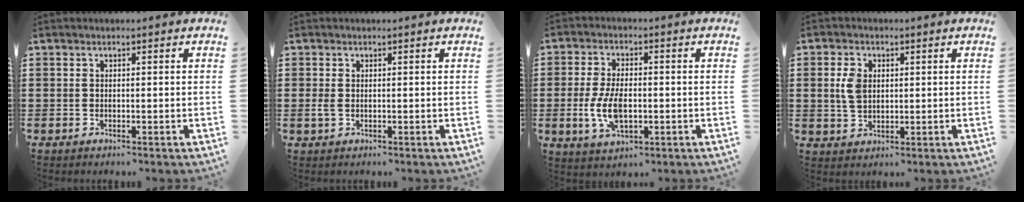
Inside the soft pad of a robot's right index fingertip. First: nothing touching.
{"total": 1.5, "force": [-0.2, 1.0, 1.2], "torque": [-0.039, -0.003, -0.009]}
{"total": 7.3, "force": [-1.2, 3.8, 6.1], "torque": [-0.133, 0.002, -0.024]}
{"total": 4.3, "force": [0.7, 2.8, 3.2], "torque": [-0.084, 0.005, 0.008]}